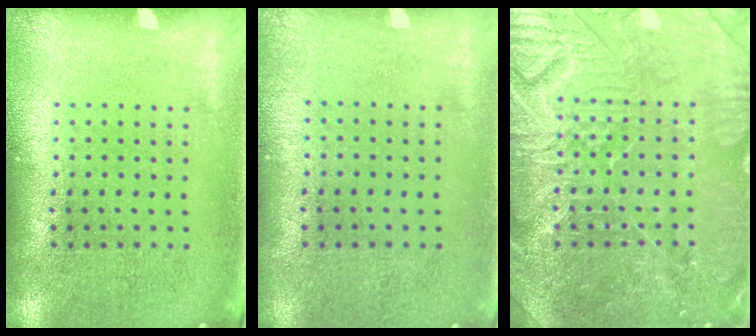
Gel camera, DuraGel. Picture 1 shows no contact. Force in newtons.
{"total": 0.0}
{"total": 4.8, "press": 4.8, "slide": 0.6}